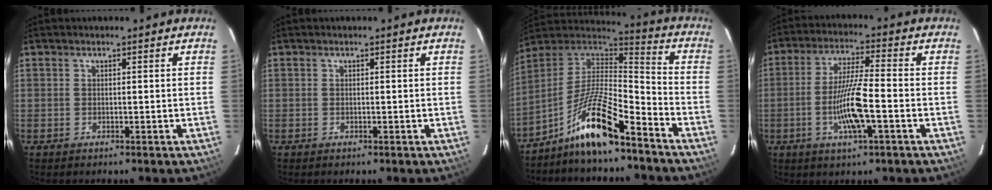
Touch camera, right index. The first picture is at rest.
{"total": 0.0}
{"total": 13.7, "force": [-9.4, 1.9, 9.7], "torque": [-0.182, 0.019, -0.166]}
{"total": 9.5, "force": [-2.7, 0.7, 9.1], "torque": [-0.175, -0.003, -0.051]}